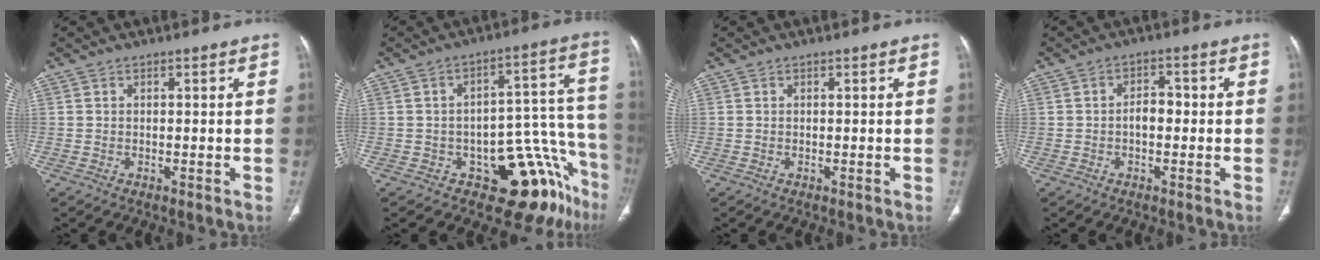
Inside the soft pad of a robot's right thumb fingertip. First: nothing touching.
{"total": 15.0, "force": [-10.1, 6.3, 9.2], "torque": [-0.032, 0.117, -0.138]}
{"total": 0.0}
{"total": 3.2, "force": [-0.6, 2.1, 2.4], "torque": [-0.028, 0.015, -0.014]}